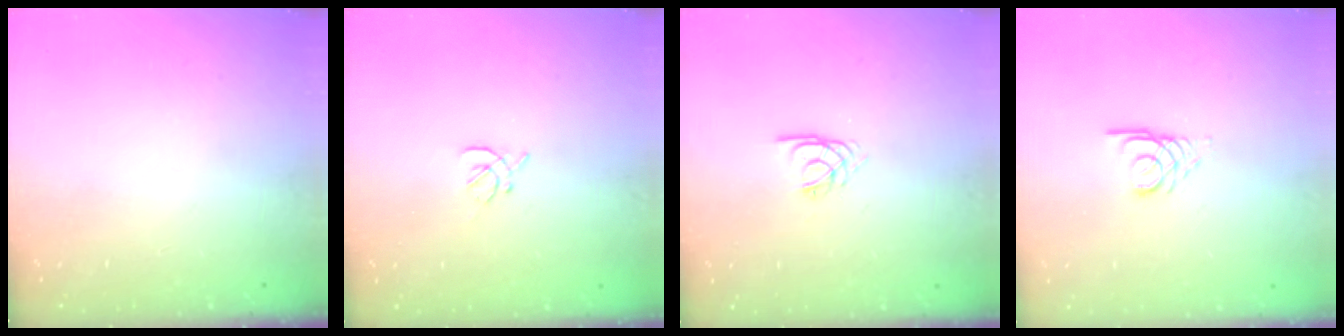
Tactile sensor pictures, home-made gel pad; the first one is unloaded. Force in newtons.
{"total": 1.6, "press": 1.5, "slide": 0.5}
{"total": 2.8, "press": 2.7, "slide": 0.3}
{"total": 3.5, "press": 3.5, "slide": 0.4}